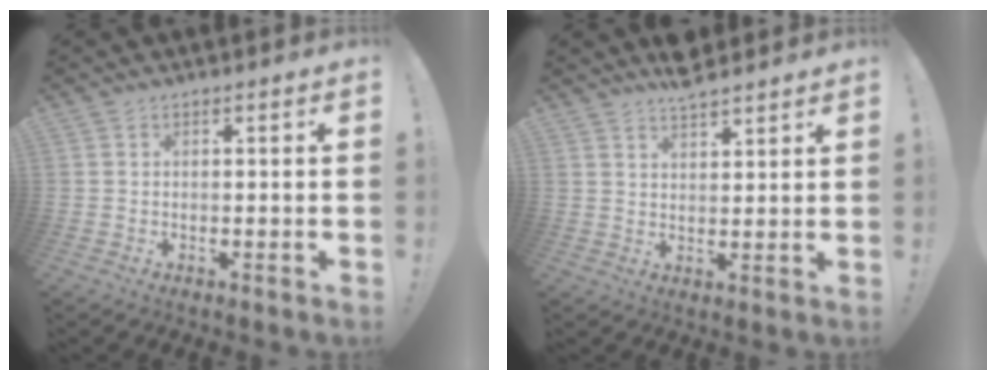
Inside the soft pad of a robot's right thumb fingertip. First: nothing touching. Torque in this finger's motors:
{"motor_torque": [-0.07, 1.14, 0.04, 0.19, 0.00]}